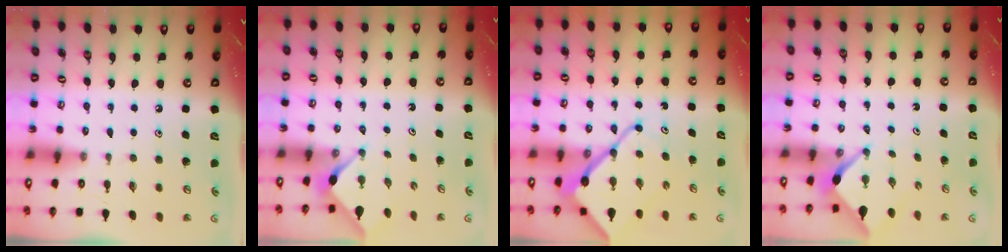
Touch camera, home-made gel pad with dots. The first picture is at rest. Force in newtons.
{"total": 3.0, "press": 3.0, "slide": 0.3}
{"total": 14.0, "press": 14.0, "slide": 1.3}
{"total": 2.6, "press": 2.6, "slide": 0.3}